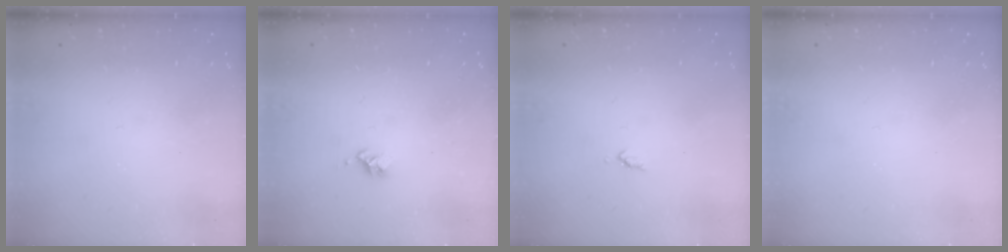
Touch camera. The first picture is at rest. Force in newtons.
{"total": 2.7, "press": 2.7, "slide": 0.3}
{"total": 3.5, "press": 3.4, "slide": 0.5}
{"total": 0.0}